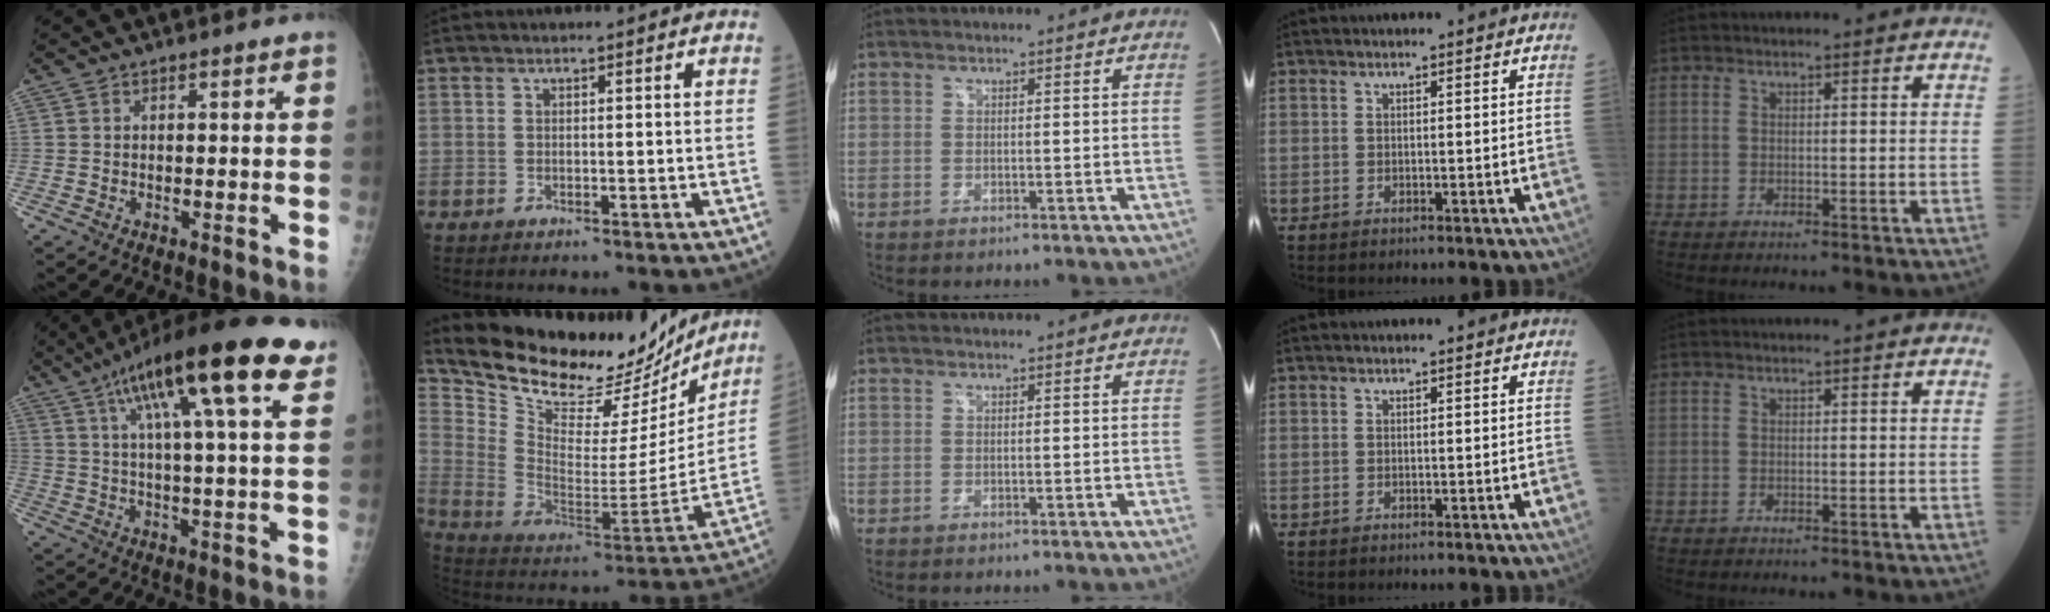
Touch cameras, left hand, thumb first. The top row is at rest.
{"thumb": {"total": 22.8, "force": [12.0, 4.6, 18.9], "torque": [-0.294, -0.003, 0.183]}, "index": {"total": 24.4, "force": [22.1, 6.9, 7.8], "torque": [-0.136, -0.043, 0.327]}}